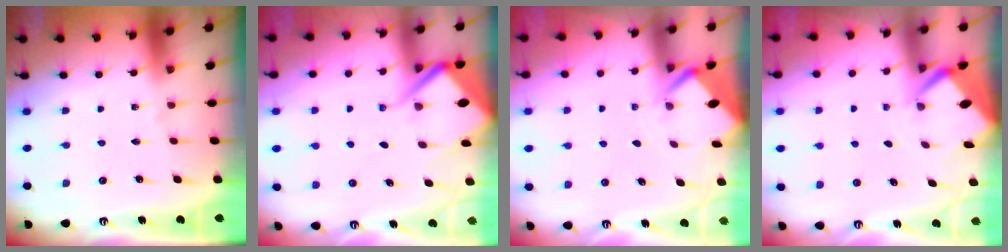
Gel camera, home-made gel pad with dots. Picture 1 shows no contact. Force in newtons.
{"total": 6.0, "press": 6.0, "slide": 0.7}
{"total": 2.8, "press": 2.8, "slide": 0.2}
{"total": 2.7, "press": 2.7, "slide": 0.2}